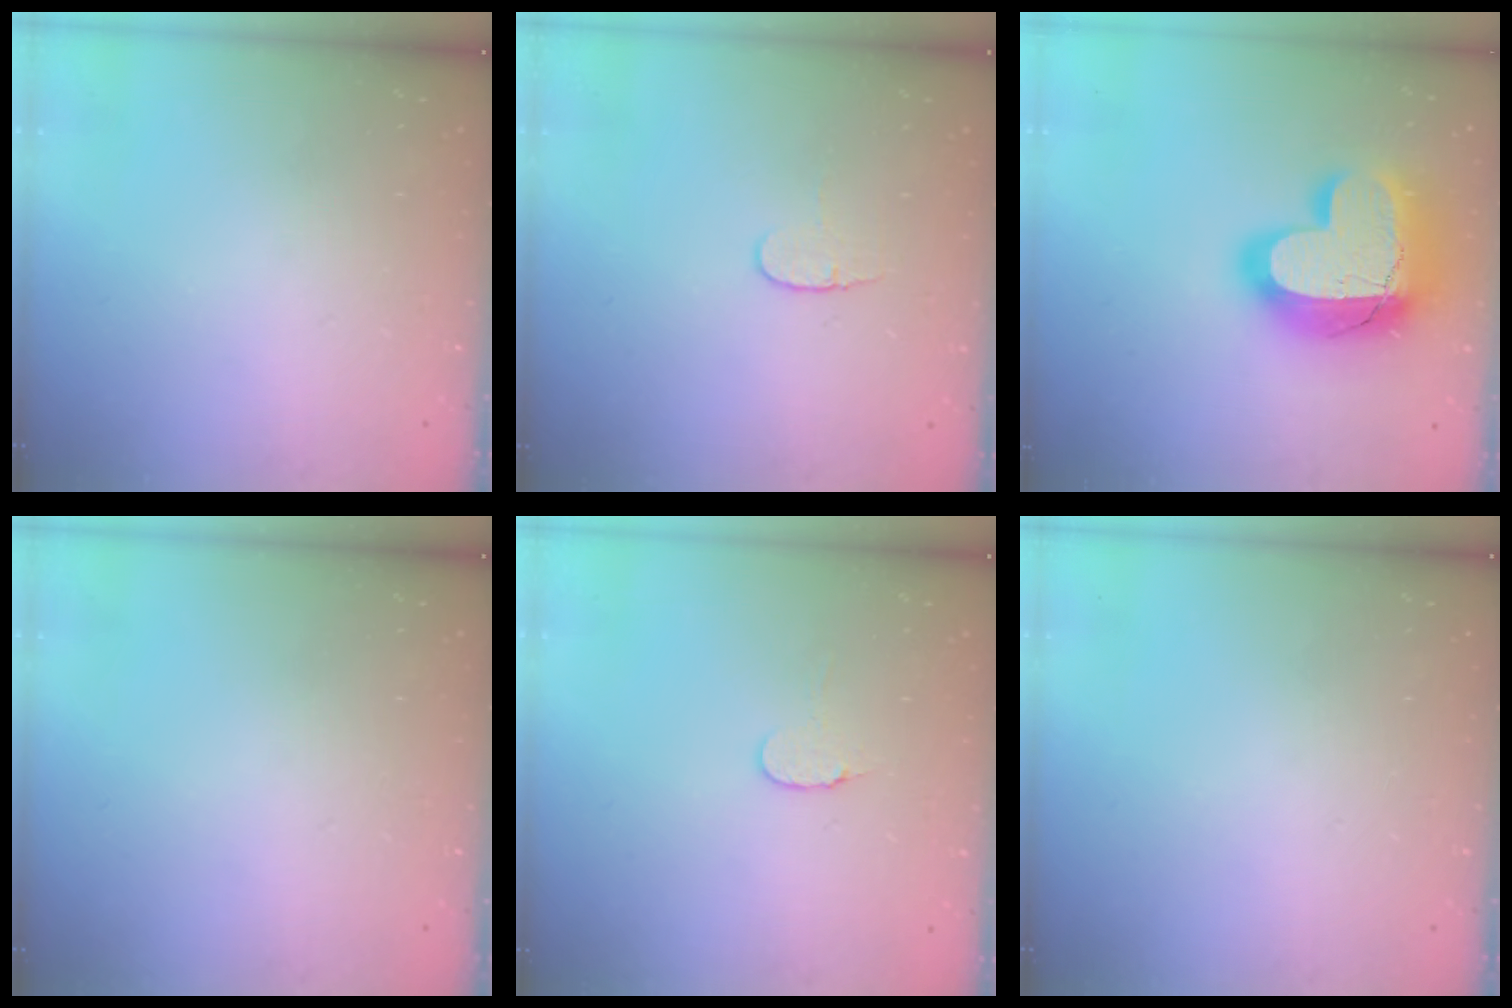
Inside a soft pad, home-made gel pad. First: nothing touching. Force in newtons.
{"total": 3.7, "press": 3.7, "slide": 0.5}
{"total": 21.0, "press": 20.9, "slide": 1.5}
{"total": 0.0}
{"total": 4.5, "press": 4.5, "slide": 0.4}
{"total": 0.0}